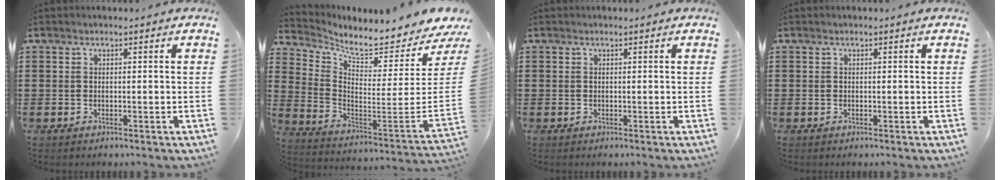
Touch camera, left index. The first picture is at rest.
{"total": 5.4, "force": [4.8, -0.1, 2.4], "torque": [-0.062, -0.072, 0.071]}
{"total": 0.0}
{"total": 0.0}